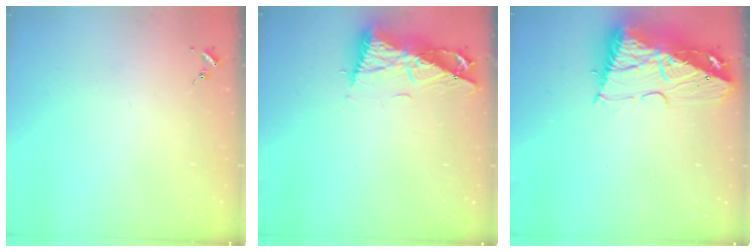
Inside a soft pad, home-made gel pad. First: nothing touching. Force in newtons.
{"total": 10.4, "press": 10.3, "slide": 1.4}
{"total": 16.3, "press": 16.1, "slide": 2.0}